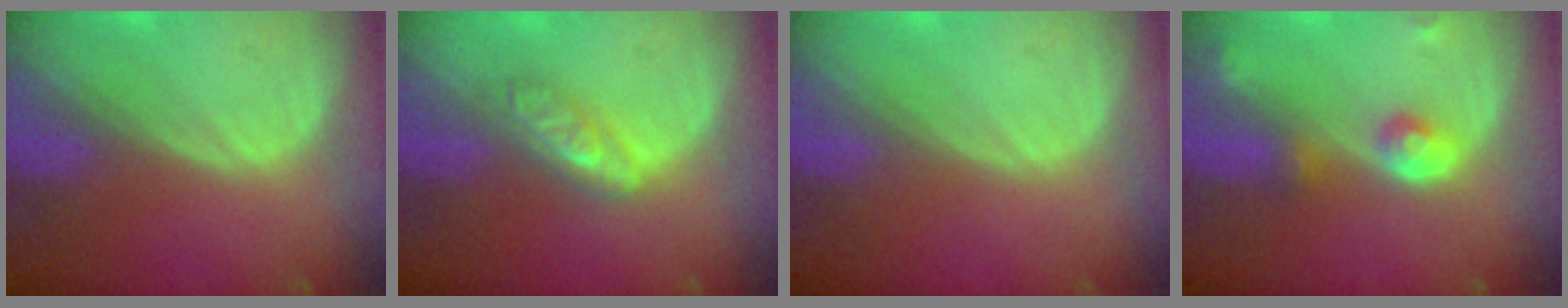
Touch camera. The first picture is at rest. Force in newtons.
{"total": 4.7, "press": 4.2, "slide": 2.1}
{"total": 0.0}
{"total": 4.2, "press": 4.1, "slide": 1.0}